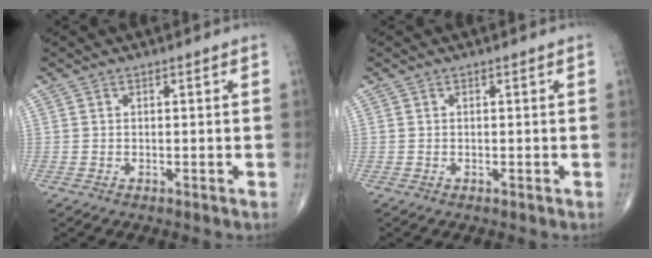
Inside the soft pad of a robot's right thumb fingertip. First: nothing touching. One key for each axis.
{"total": 0.0}